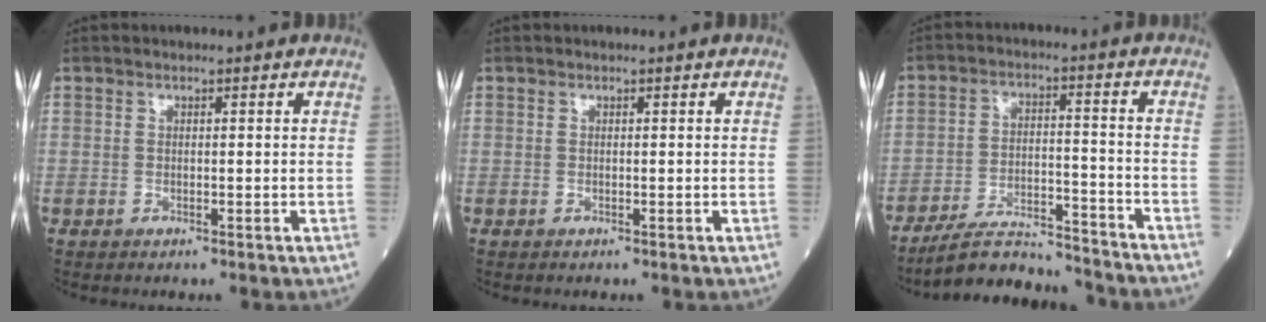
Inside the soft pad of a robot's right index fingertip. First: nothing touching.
{"total": 0.0}
{"total": 12.1, "force": [-11.6, 1.3, 3.3], "torque": [-0.046, 0.011, -0.185]}